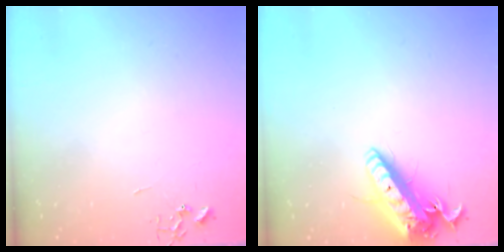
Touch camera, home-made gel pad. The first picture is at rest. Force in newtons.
{"total": 17.4, "press": 17.0, "slide": 3.4}